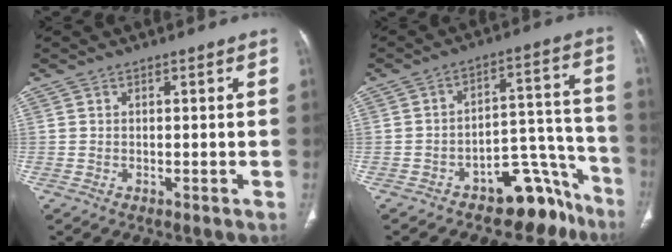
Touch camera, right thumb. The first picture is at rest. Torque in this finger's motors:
{"motor_torque": [2.67, 1.73, 0.33, -1.24, 0.00]}